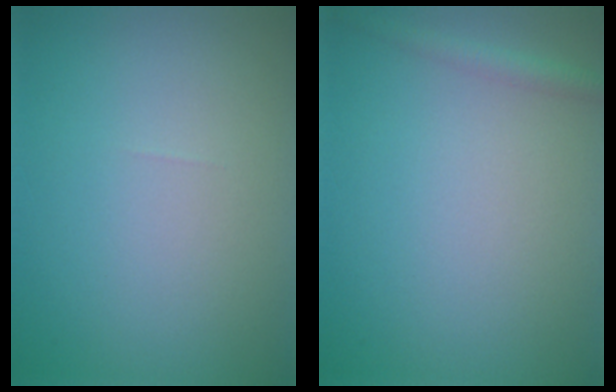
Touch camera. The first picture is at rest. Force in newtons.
{"total": 1.3, "press": 1.3, "slide": 0.1}